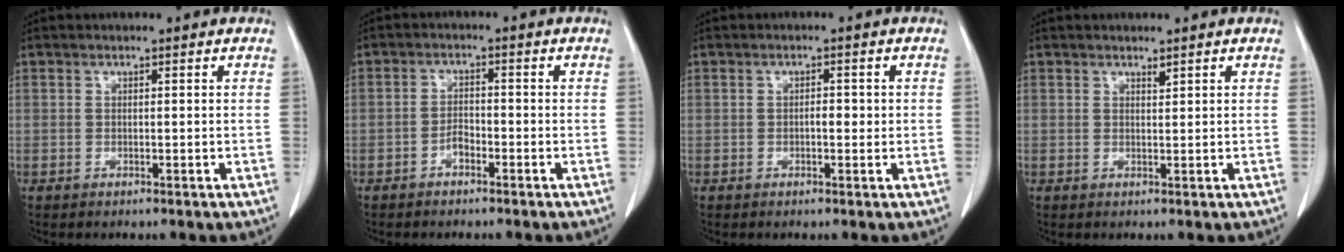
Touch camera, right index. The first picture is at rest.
{"total": 2.1, "force": [-1.4, 0.9, 1.2], "torque": [-0.020, 0.005, -0.025]}
{"total": 1.7, "force": [-0.1, 0.7, 1.5], "torque": [-0.026, 0.003, -0.002]}
{"total": 0.7, "force": [0.6, 0.0, 0.3], "torque": [-0.009, -0.005, 0.011]}